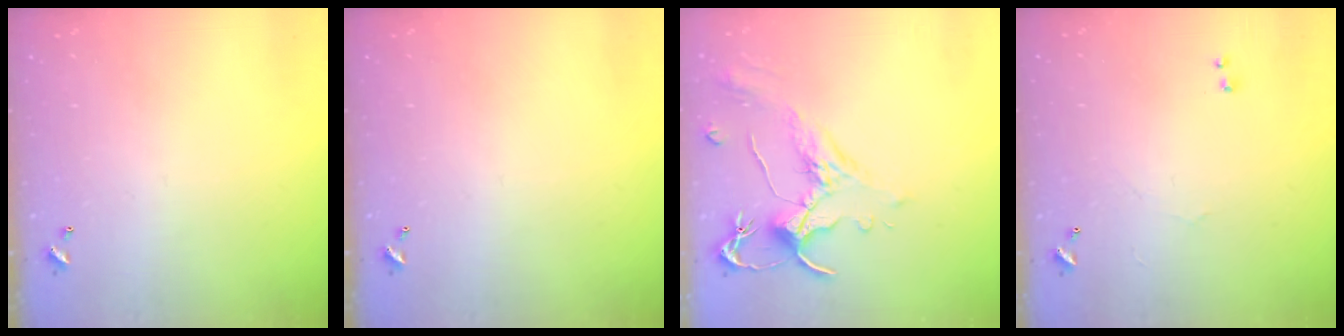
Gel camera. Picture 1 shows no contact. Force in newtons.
{"total": 0.0}
{"total": 1.8, "press": 1.2, "slide": 1.3}
{"total": 1.0, "press": 0.5, "slide": 0.8}